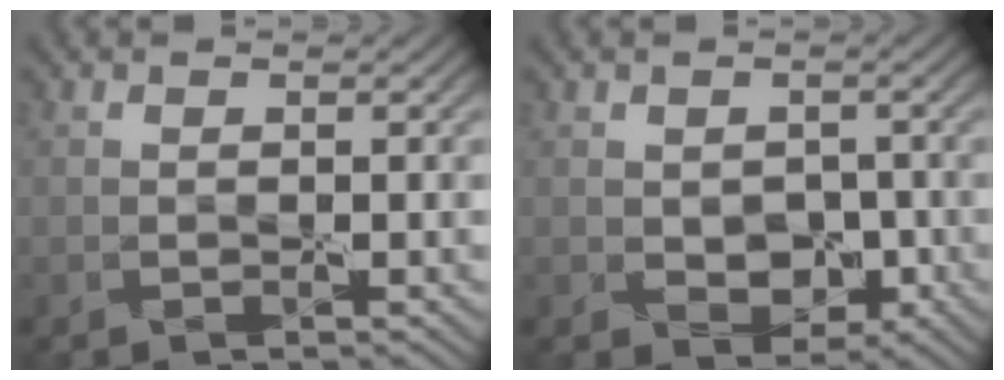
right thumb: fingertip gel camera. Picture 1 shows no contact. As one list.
[{"total": 2.1, "force": [-0.4, 1.8, 1.0], "torque": [-0.010, -0.004, -0.008]}]